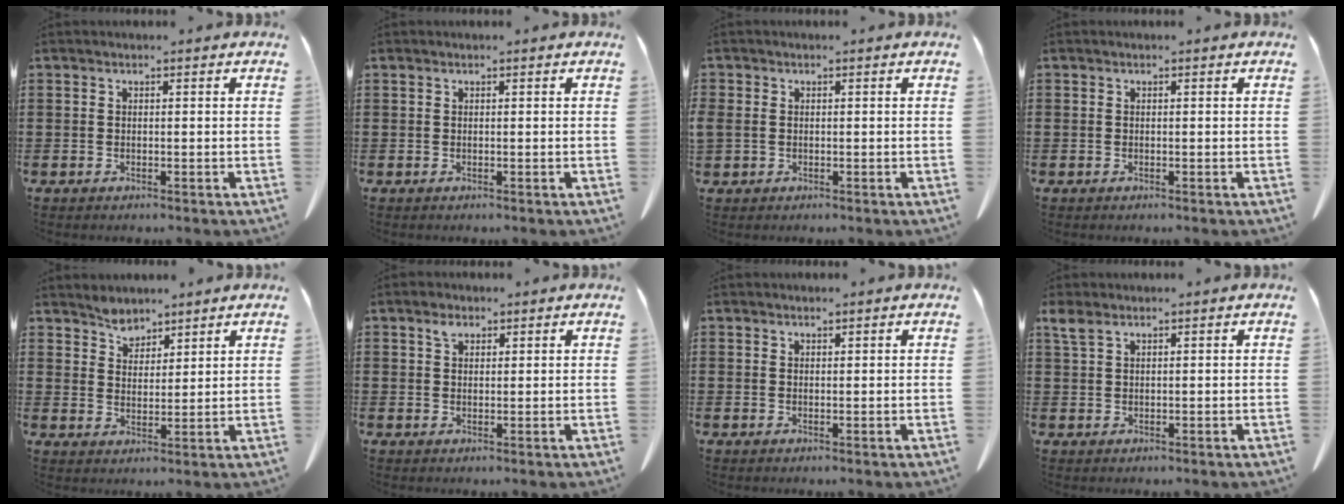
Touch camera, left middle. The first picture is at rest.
{"total": 0.0}
{"total": 1.1, "force": [-0.1, 0.8, 0.6], "torque": [-0.023, 0.002, -0.005]}
{"total": 0.0}
{"total": 3.8, "force": [3.4, 1.6, 0.5], "torque": [-0.021, -0.003, 0.065]}
{"total": 1.8, "force": [1.1, 1.0, 1.0], "torque": [-0.016, -0.001, 0.018]}
{"total": 0.7, "force": [0.6, 0.1, 0.1], "torque": [-0.005, -0.001, 0.013]}
{"total": 2.3, "force": [1.4, 0.7, 1.6], "torque": [-0.038, 0.001, 0.026]}